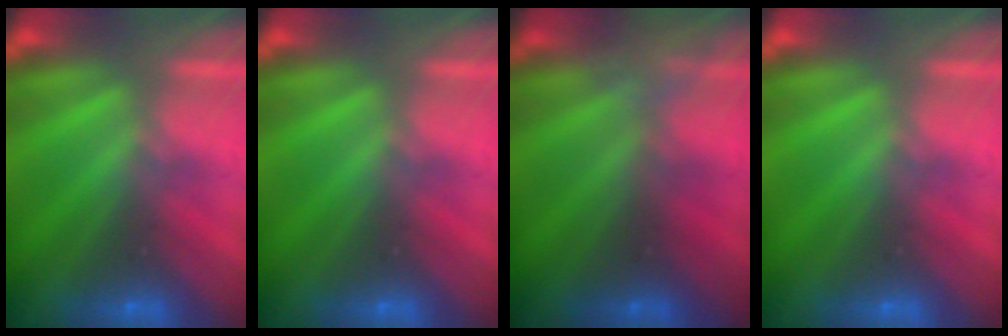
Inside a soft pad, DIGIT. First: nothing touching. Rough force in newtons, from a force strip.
{"total": 0.0}
{"total": 2.3}
{"total": 0.0}